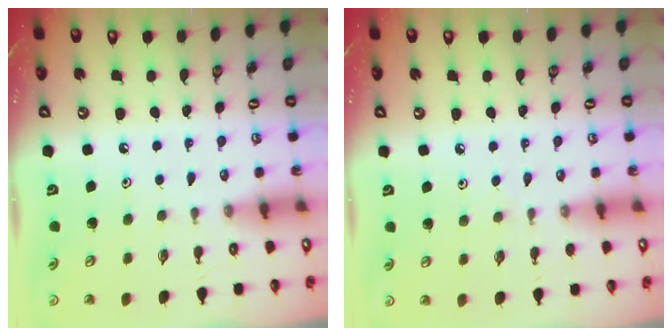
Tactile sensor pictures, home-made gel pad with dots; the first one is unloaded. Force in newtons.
{"total": 2.9, "press": 2.8, "slide": 0.4}